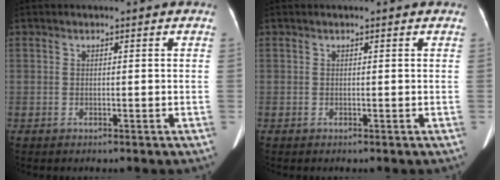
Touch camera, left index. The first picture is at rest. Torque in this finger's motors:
{"motor_torque": [-0.15, 0.22, -0.16, -0.20]}